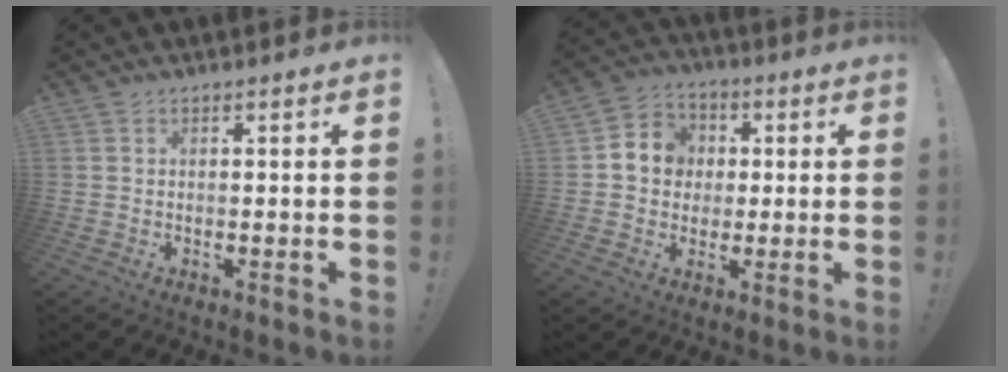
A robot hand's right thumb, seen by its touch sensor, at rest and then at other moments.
{"total": 9.0, "force": [0.6, 8.4, 3.0], "torque": [-0.040, 0.009, 0.020]}